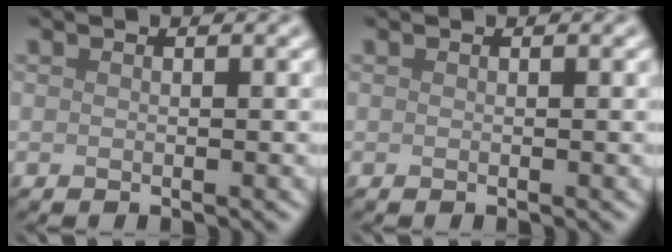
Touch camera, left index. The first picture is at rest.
{"total": 0.0}